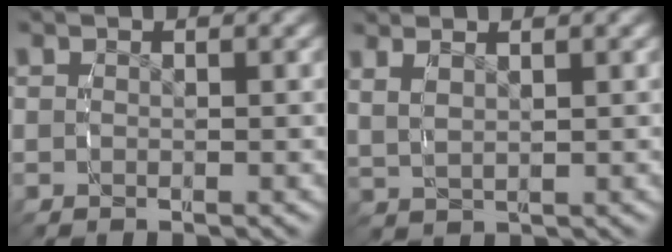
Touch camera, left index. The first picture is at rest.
{"total": 2.5, "force": [1.6, 1.1, 1.6], "torque": [-0.033, 0.003, 0.037]}